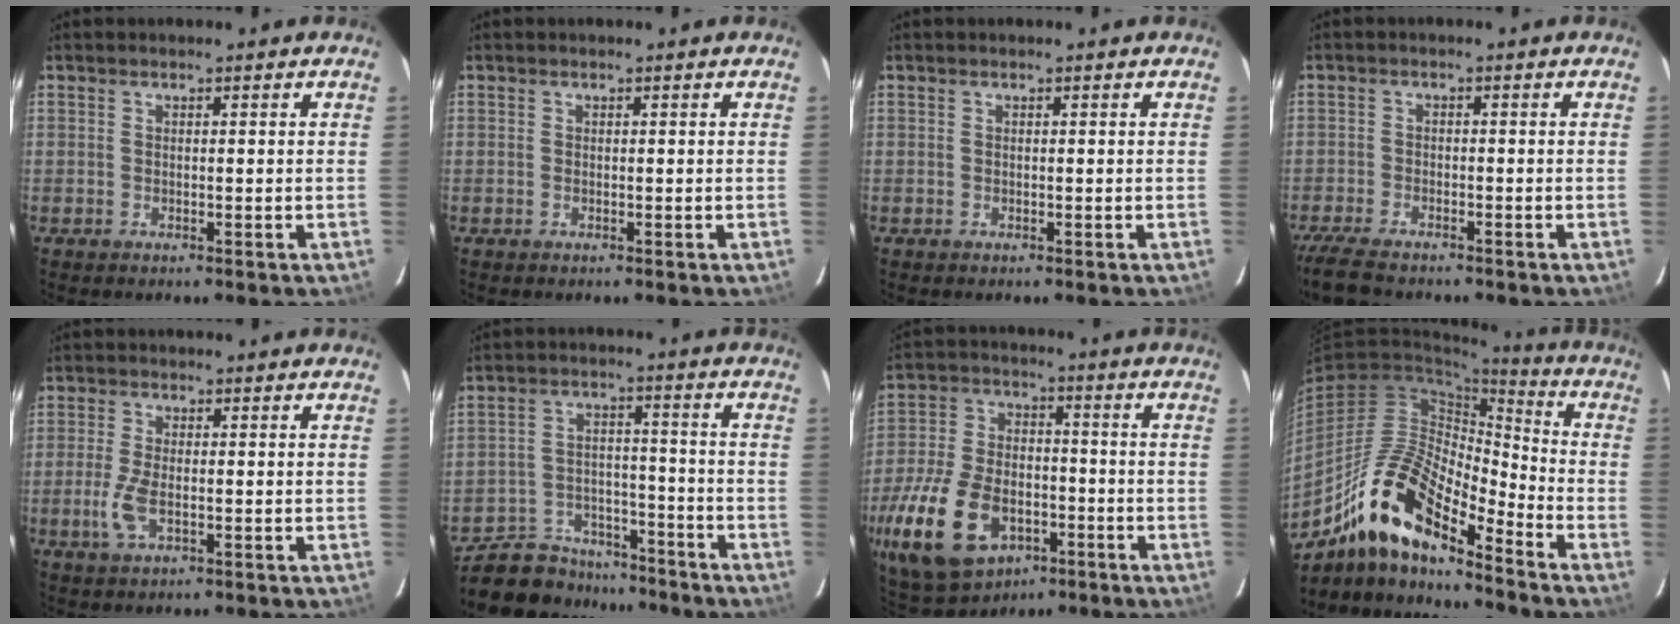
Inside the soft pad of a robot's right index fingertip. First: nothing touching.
{"total": 0.0}
{"total": 0.0}
{"total": 8.3, "force": [-7.0, 2.3, 3.8], "torque": [-0.108, -0.030, -0.130]}
{"total": 5.2, "force": [-1.5, 2.2, 4.5], "torque": [-0.104, -0.005, -0.030]}
{"total": 15.0, "force": [-12.8, 6.8, 3.7], "torque": [-0.103, 0.027, -0.185]}
{"total": 23.0, "force": [-10.5, 14.1, 14.9], "torque": [-0.357, -0.022, -0.168]}
{"total": 16.7, "force": [-11.9, 4.8, 10.7], "torque": [-0.192, 0.003, -0.232]}